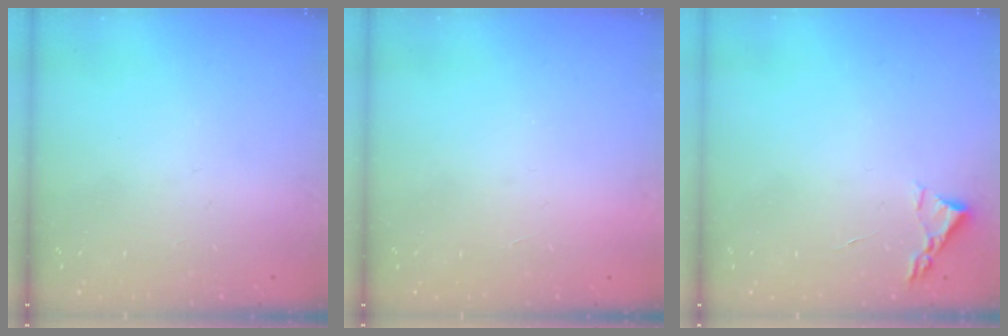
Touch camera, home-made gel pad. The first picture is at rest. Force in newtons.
{"total": 1.5, "press": 1.5, "slide": 0.1}
{"total": 2.4, "press": 2.3, "slide": 0.3}